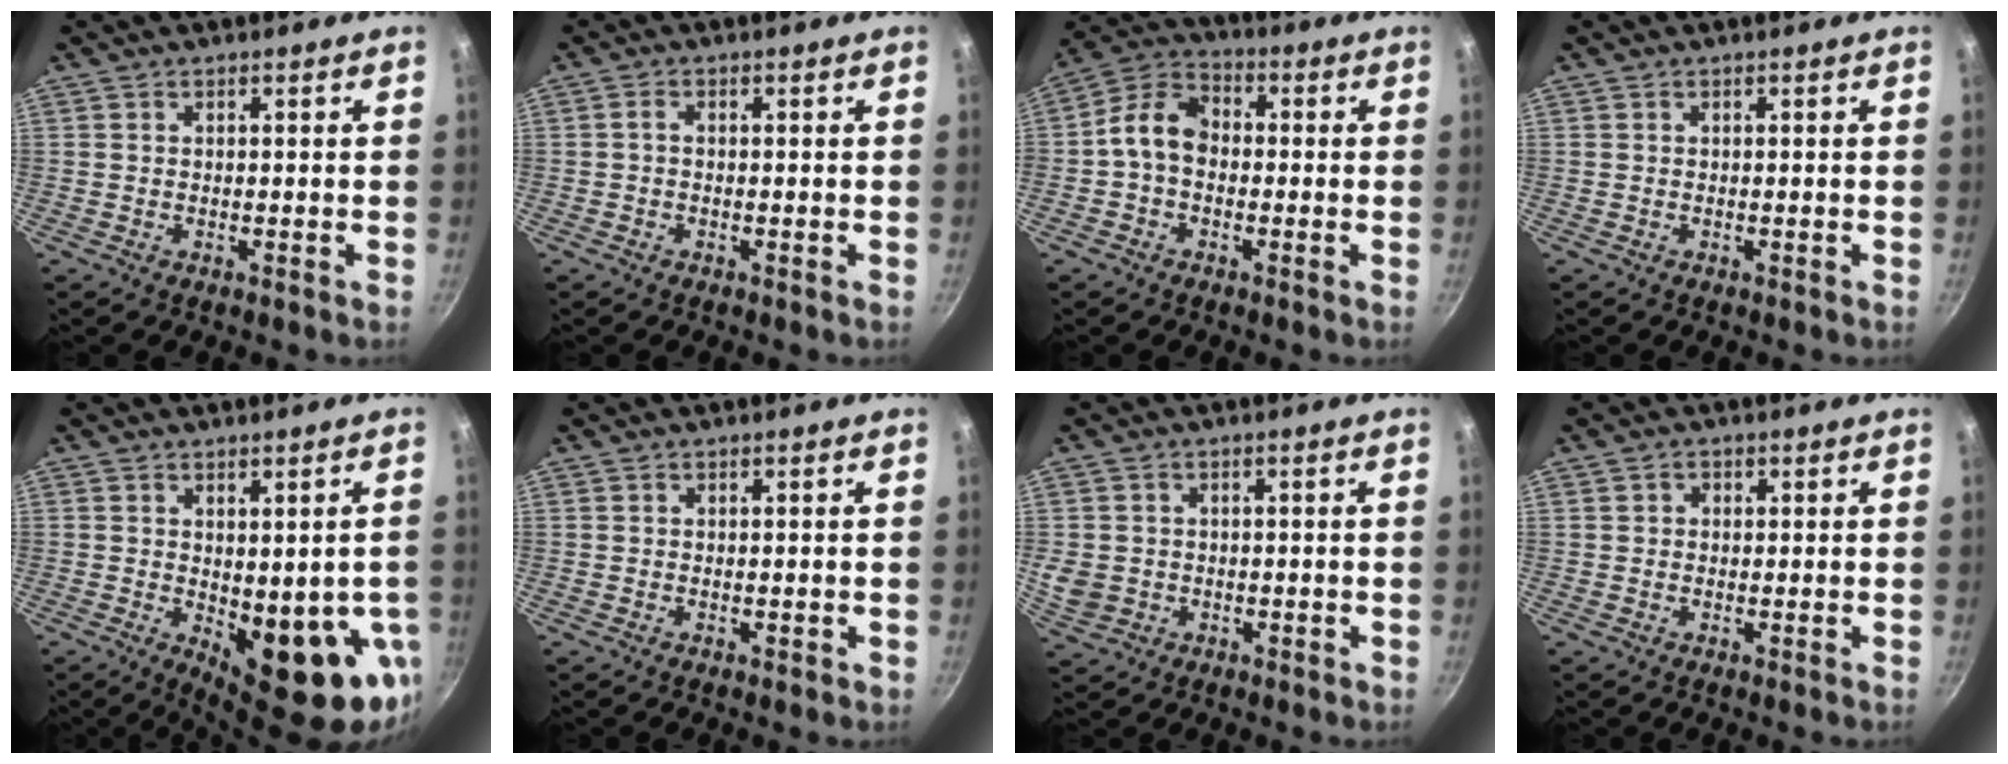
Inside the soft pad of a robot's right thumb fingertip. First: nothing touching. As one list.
[{"total": 1.2, "force": [-0.2, 0.5, 1.0], "torque": [-0.029, 0.007, -0.006]}, {"total": 8.4, "force": [-0.7, 6.1, 5.7], "torque": [-0.089, 0.031, -0.035]}, {"total": 0.0}, {"total": 13.9, "force": [-2.3, 5.6, 12.5], "torque": [-0.131, -0.018, -0.014]}, {"total": 0.5, "force": [0.0, 0.2, 0.5], "torque": [-0.004, 0.000, 0.000]}, {"total": 5.0, "force": [-0.4, 4.5, 2.3], "torque": [-0.038, 0.002, 0.001]}, {"total": 1.4, "force": [0.3, 1.2, 0.5], "torque": [-0.002, -0.001, 0.002]}]